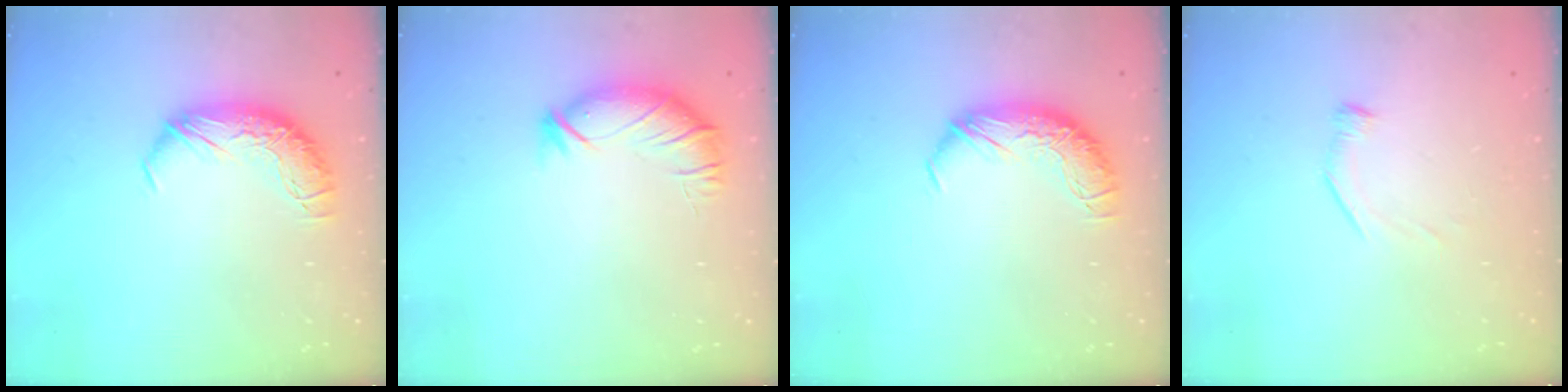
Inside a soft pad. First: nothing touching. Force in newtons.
{"total": 3.2, "press": 2.5, "slide": 1.9}
{"total": 0.0}
{"total": 6.4, "press": 6.3, "slide": 1.1}